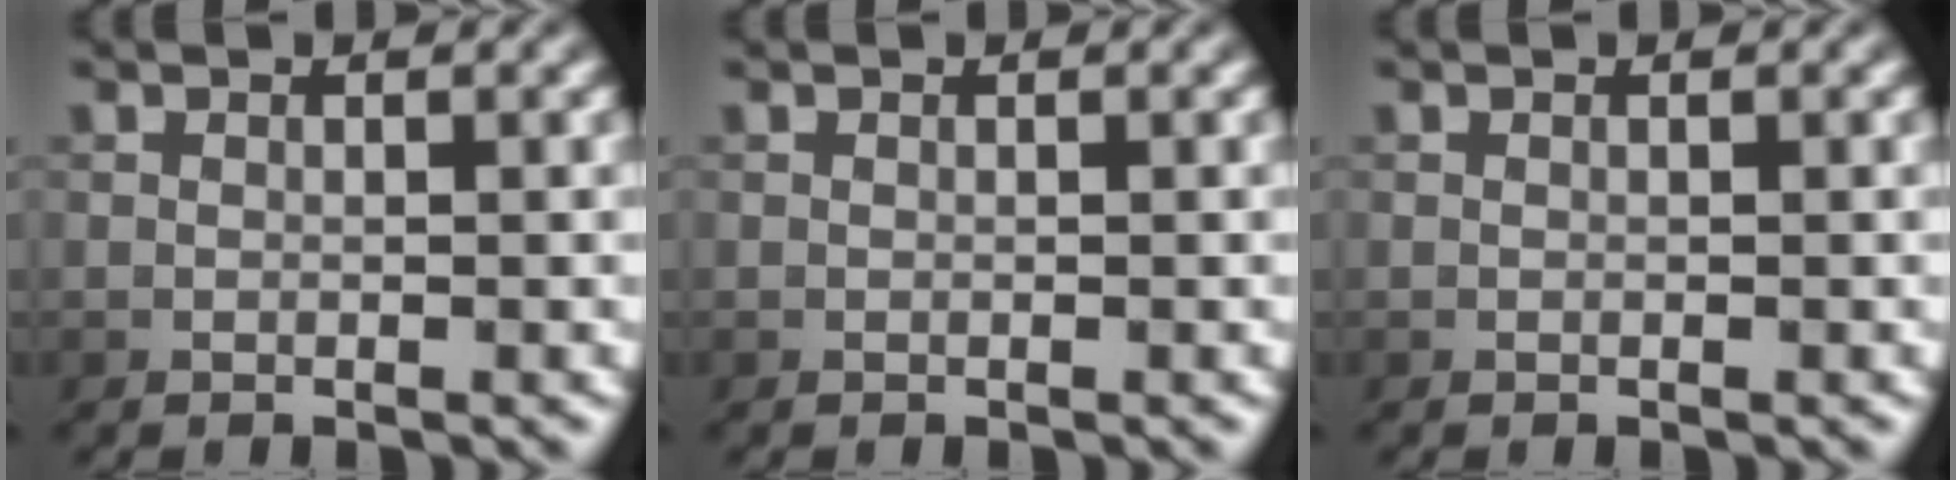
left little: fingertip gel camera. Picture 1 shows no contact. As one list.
[{"total": 0.0}, {"total": 0.0}]